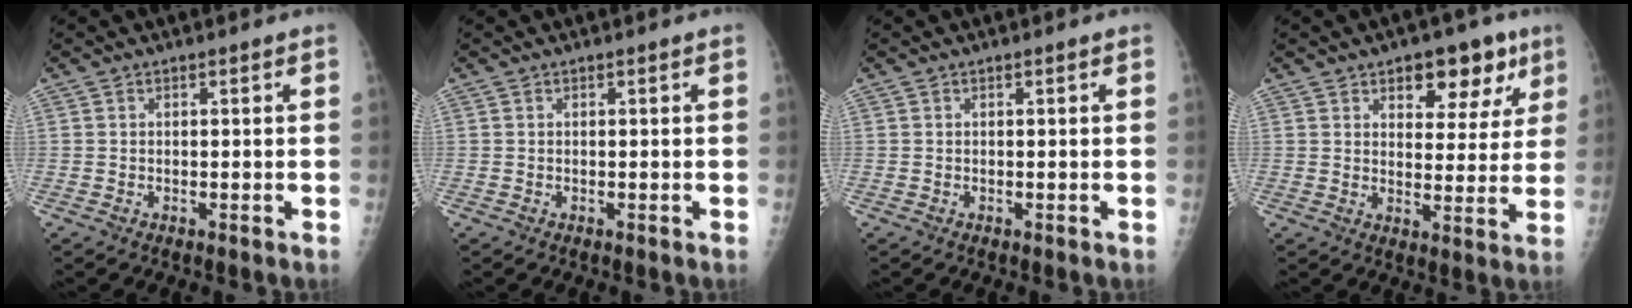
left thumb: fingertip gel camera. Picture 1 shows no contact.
{"total": 0.0}
{"total": 0.0}
{"total": 11.0, "force": [6.2, 6.1, 6.7], "torque": [-0.039, -0.024, 0.082]}